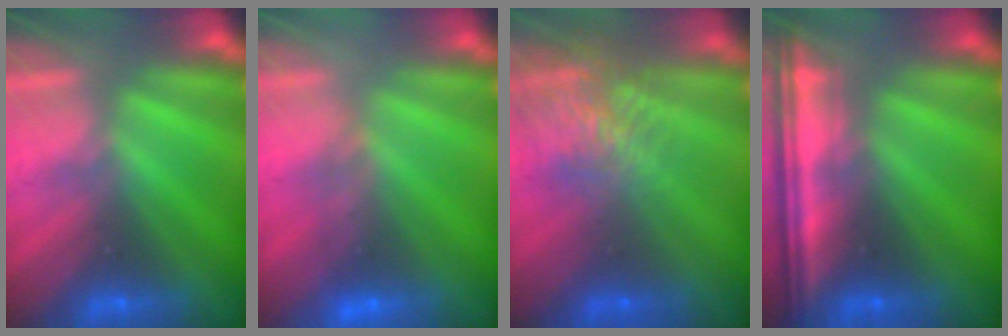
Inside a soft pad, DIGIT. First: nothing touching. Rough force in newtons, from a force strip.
{"total": 4.4}
{"total": 5.5}
{"total": 7.0}